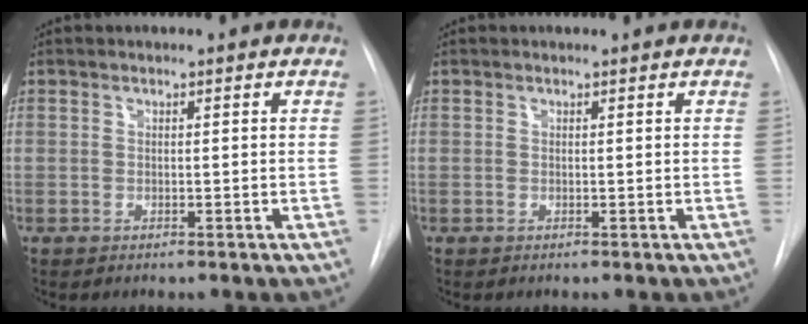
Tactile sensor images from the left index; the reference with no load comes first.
{"total": 0.0}